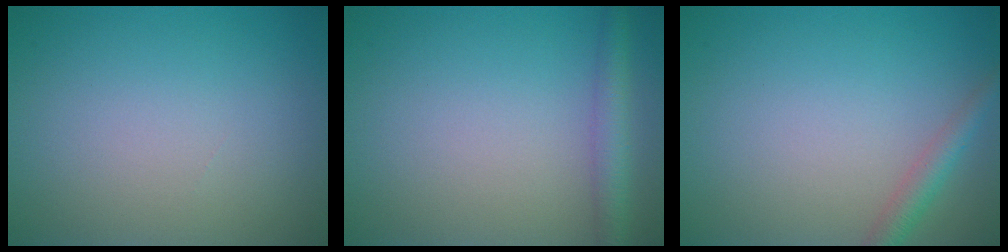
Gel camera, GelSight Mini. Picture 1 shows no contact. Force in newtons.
{"total": 2.7, "press": 2.7, "slide": 0.1}
{"total": 2.1, "press": 2.1, "slide": 0.1}